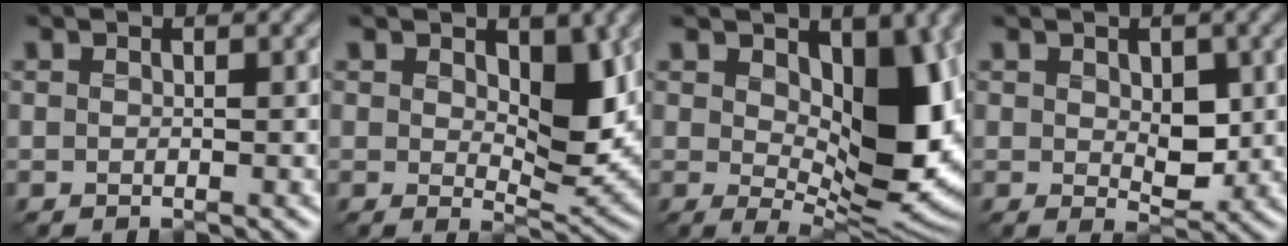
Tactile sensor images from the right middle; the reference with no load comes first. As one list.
[{"total": 4.8, "force": [1.4, 2.5, 3.8], "torque": [-0.059, -0.015, 0.020]}, {"total": 9.9, "force": [1.9, 4.9, 8.4], "torque": [-0.134, -0.015, 0.031]}, {"total": 3.2, "force": [0.3, 2.0, 2.5], "torque": [-0.043, -0.009, 0.004]}]